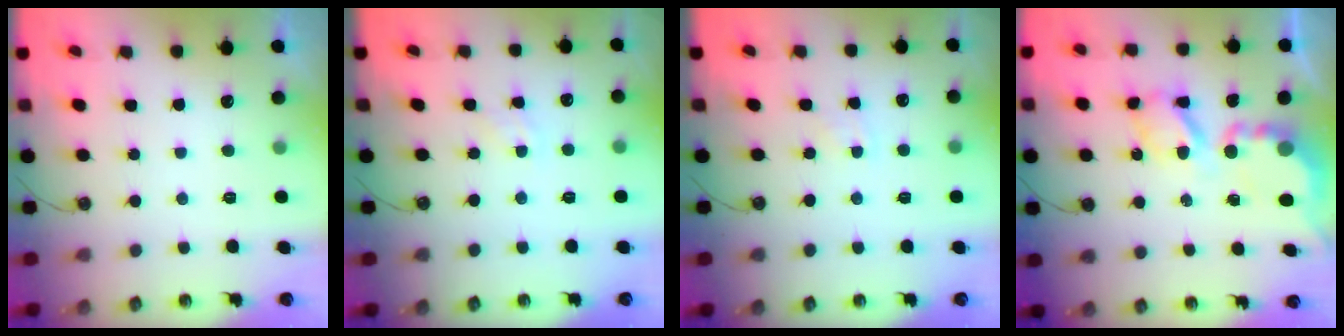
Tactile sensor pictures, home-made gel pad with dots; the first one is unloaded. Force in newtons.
{"total": 1.3, "press": 1.3, "slide": 0.3}
{"total": 2.7, "press": 2.7, "slide": 0.3}
{"total": 7.3, "press": 7.2, "slide": 0.5}